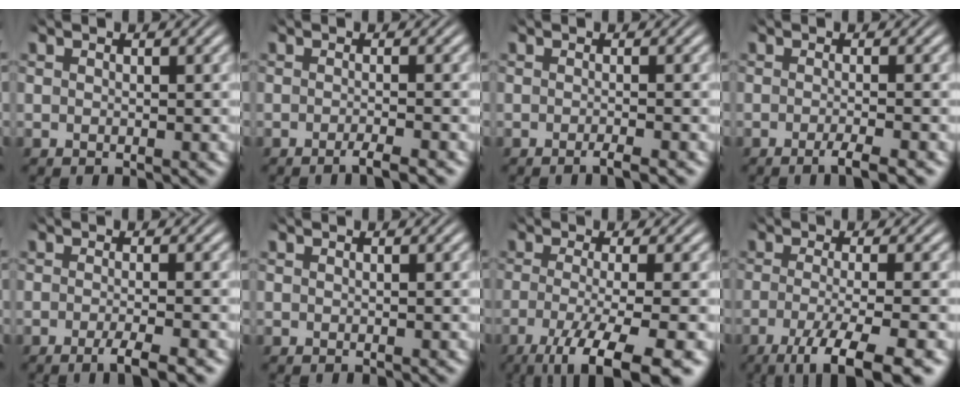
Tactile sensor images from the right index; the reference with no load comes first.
{"total": 1.7, "force": [-1.5, -0.4, 0.8], "torque": [0.004, 0.003, -0.032]}
{"total": 1.2, "force": [-1.0, -0.4, 0.4], "torque": [0.008, 0.005, -0.024]}
{"total": 2.4, "force": [-1.9, -0.3, 1.5], "torque": [-0.011, -0.002, -0.034]}
{"total": 2.9, "force": [-2.1, -0.1, 2.0], "torque": [-0.022, -0.003, -0.036]}
{"total": 0.0}
{"total": 7.0, "force": [-4.5, 1.2, 5.2], "torque": [-0.083, -0.036, -0.048]}
{"total": 7.7, "force": [-5.7, 1.1, 5.0], "torque": [-0.077, -0.036, -0.067]}